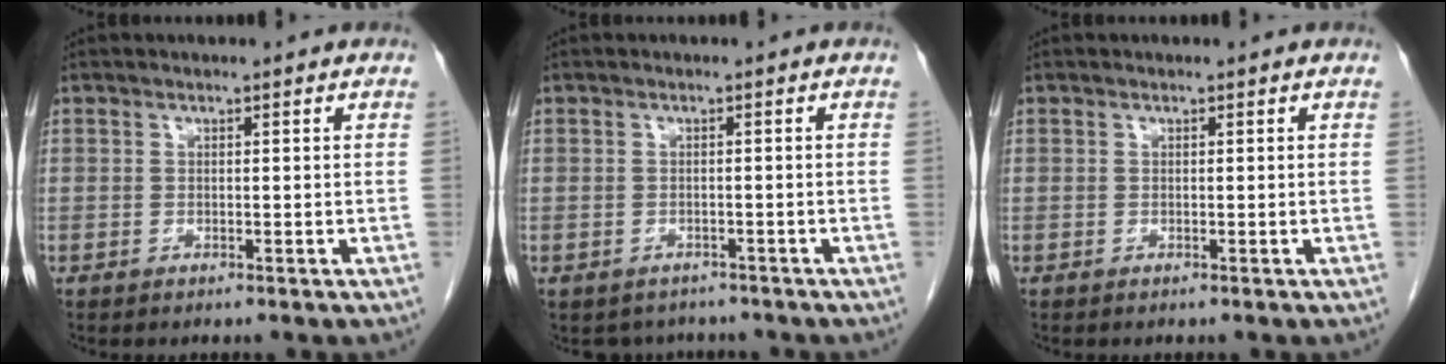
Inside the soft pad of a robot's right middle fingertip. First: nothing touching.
{"total": 3.7, "force": [-3.2, 1.8, 0.2], "torque": [-0.002, 0.004, -0.041]}
{"total": 0.0}